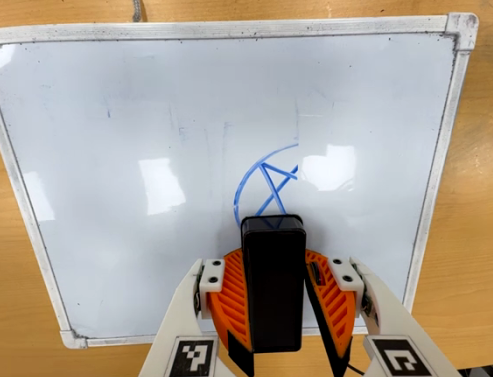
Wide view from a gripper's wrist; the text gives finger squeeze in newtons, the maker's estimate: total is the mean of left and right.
{"total": 7.2, "left": 7.5, "right": 6.9}